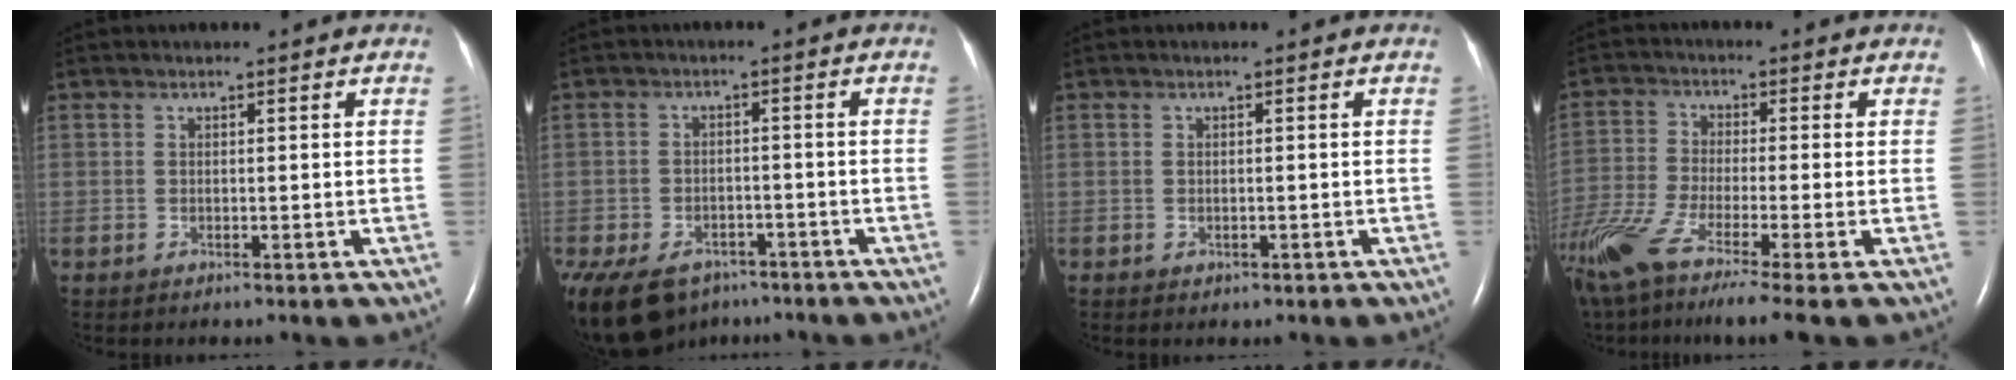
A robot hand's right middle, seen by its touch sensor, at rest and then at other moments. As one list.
[{"total": 16.0, "force": [-10.7, 9.8, 6.8], "torque": [-0.201, -0.017, -0.150]}, {"total": 0.6, "force": [-0.3, 0.5, 0.3], "torque": [-0.002, 0.001, 0.000]}, {"total": 14.0, "force": [-9.8, 0.3, 10.0], "torque": [-0.222, -0.048, -0.181]}]